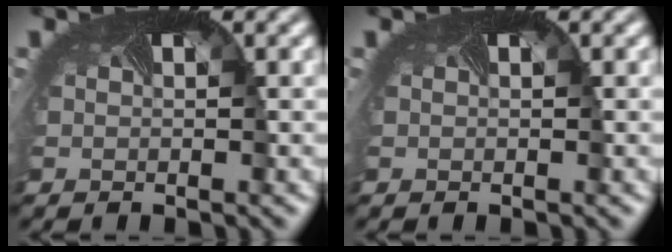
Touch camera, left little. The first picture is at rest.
{"total": 0.0}